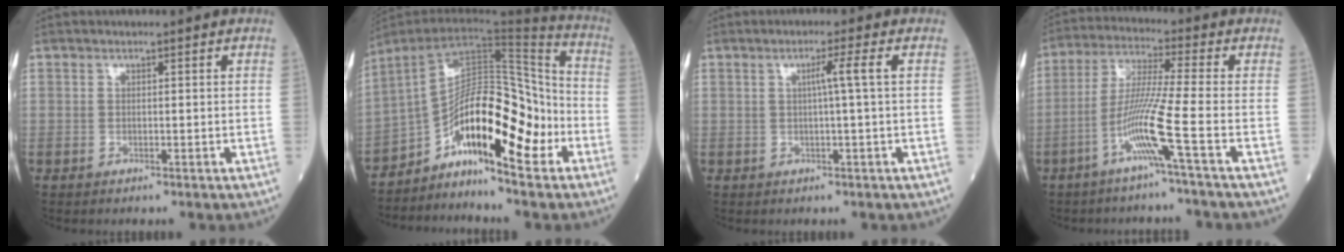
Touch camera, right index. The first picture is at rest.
{"total": 15.1, "force": [-6.4, 4.4, 12.9], "torque": [-0.206, 0.036, -0.104]}
{"total": 2.9, "force": [0.4, -0.9, 2.7], "torque": [-0.045, 0.002, 0.007]}
{"total": 8.9, "force": [-3.9, -2.0, 7.7], "torque": [-0.155, -0.005, -0.082]}